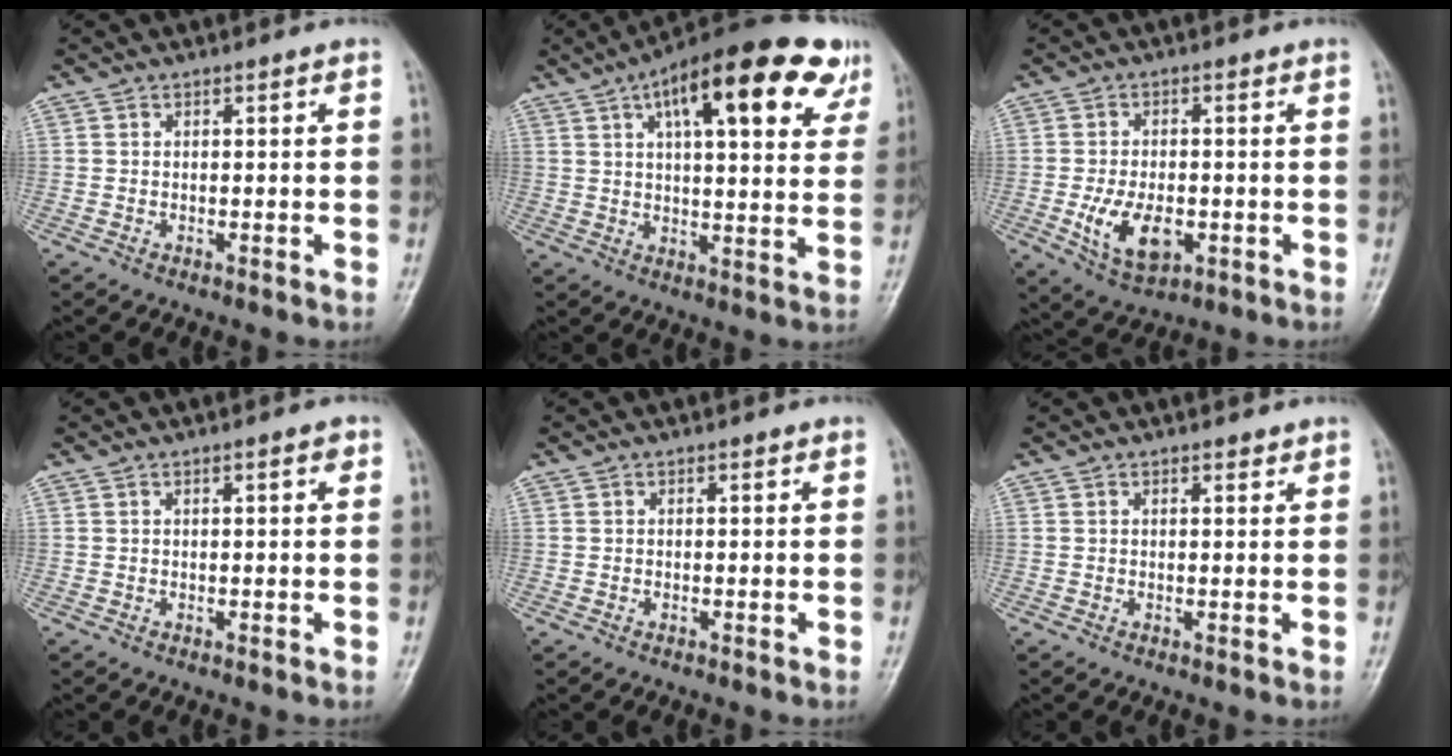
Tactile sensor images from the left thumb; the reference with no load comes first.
{"total": 22.9, "force": [11.4, 8.2, 18.1], "torque": [-0.237, 0.000, 0.157]}
{"total": 9.0, "force": [-2.2, 5.3, 6.9], "torque": [-0.113, -0.004, -0.026]}
{"total": 1.4, "force": [0.7, 0.4, 1.1], "torque": [-0.015, 0.001, 0.008]}
{"total": 0.0}
{"total": 1.3, "force": [1.1, 0.6, 0.5], "torque": [-0.003, -0.007, 0.014]}